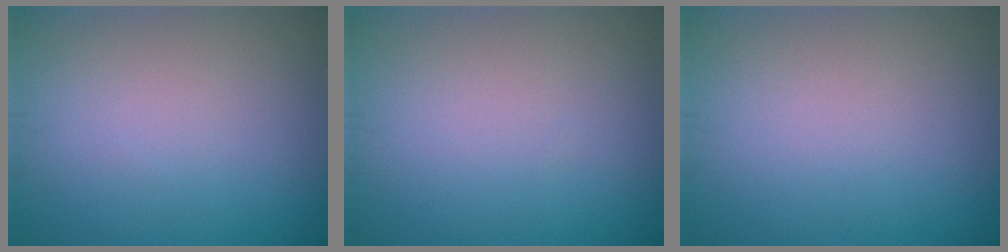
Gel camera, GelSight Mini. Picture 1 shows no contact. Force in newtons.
{"total": 0.0}
{"total": 0.0}